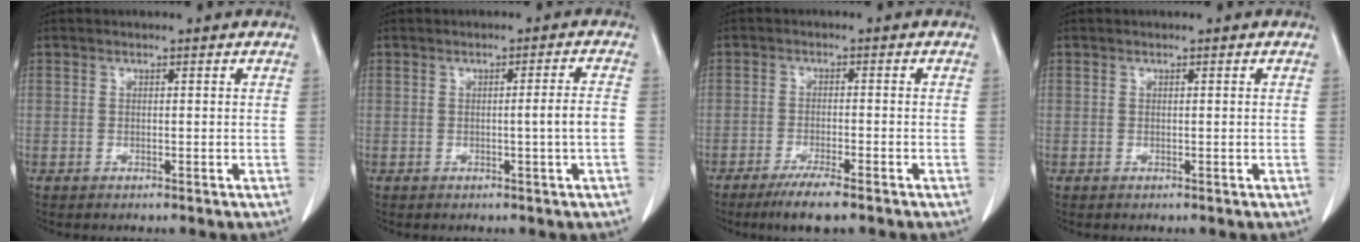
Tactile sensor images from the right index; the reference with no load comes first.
{"total": 3.2, "force": [-0.7, -0.8, 3.1], "torque": [-0.044, -0.002, -0.009]}
{"total": 5.8, "force": [-4.2, 0.3, 4.1], "torque": [-0.070, -0.014, -0.069]}
{"total": 0.0}